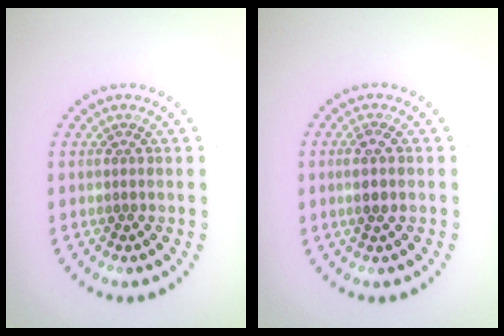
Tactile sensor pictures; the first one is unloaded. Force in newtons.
{"total": 1.3, "press": 1.2, "slide": 0.6}